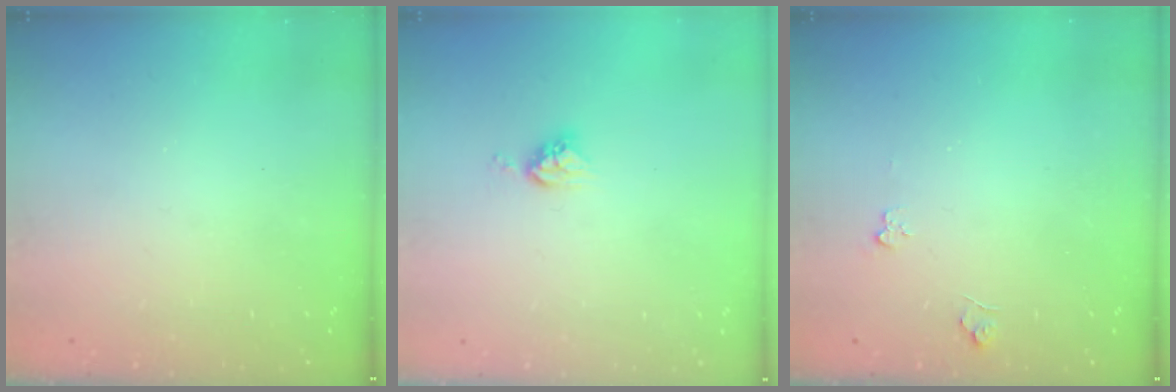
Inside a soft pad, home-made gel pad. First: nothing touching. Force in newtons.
{"total": 5.4, "press": 5.4, "slide": 0.1}
{"total": 3.6, "press": 3.6, "slide": 0.4}